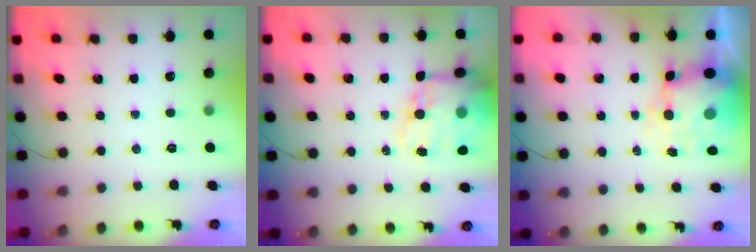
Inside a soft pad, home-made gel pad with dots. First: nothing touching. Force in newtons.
{"total": 15.9, "press": 15.5, "slide": 3.5}
{"total": 8.9, "press": 8.7, "slide": 2.0}